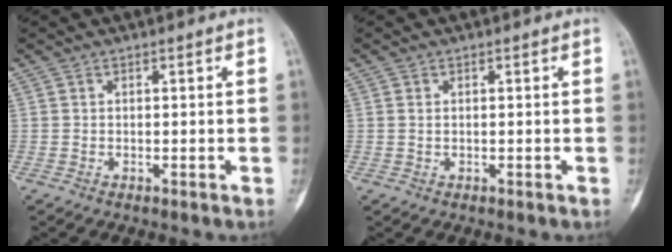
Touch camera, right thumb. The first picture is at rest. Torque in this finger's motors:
{"motor_torque": [-0.61, -0.38, 0.31, 0.04, -0.03]}